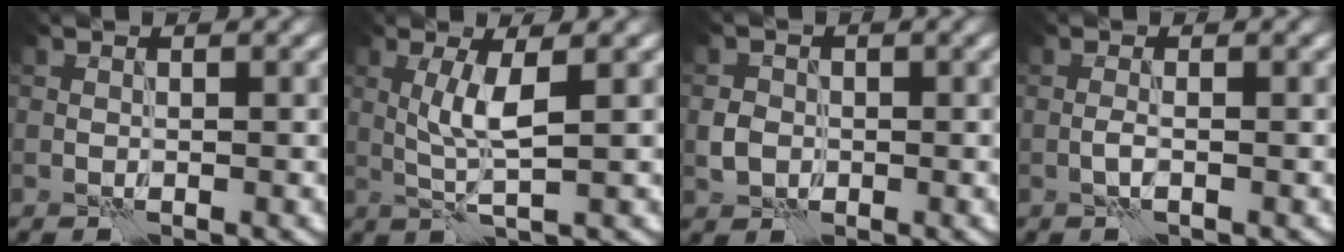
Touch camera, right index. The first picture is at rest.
{"total": 3.4, "force": [0.6, 0.5, 3.3], "torque": [-0.072, 0.004, 0.014]}
{"total": 1.8, "force": [-0.1, 1.6, 0.7], "torque": [-0.010, 0.002, -0.006]}
{"total": 0.8, "force": [-0.2, 0.1, 0.8], "torque": [-0.018, 0.002, -0.006]}